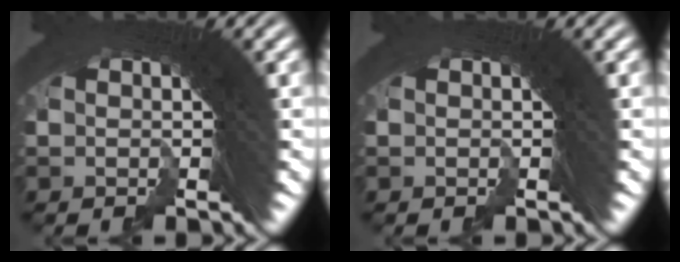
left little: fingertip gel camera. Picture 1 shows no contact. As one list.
[{"total": 0.0}]